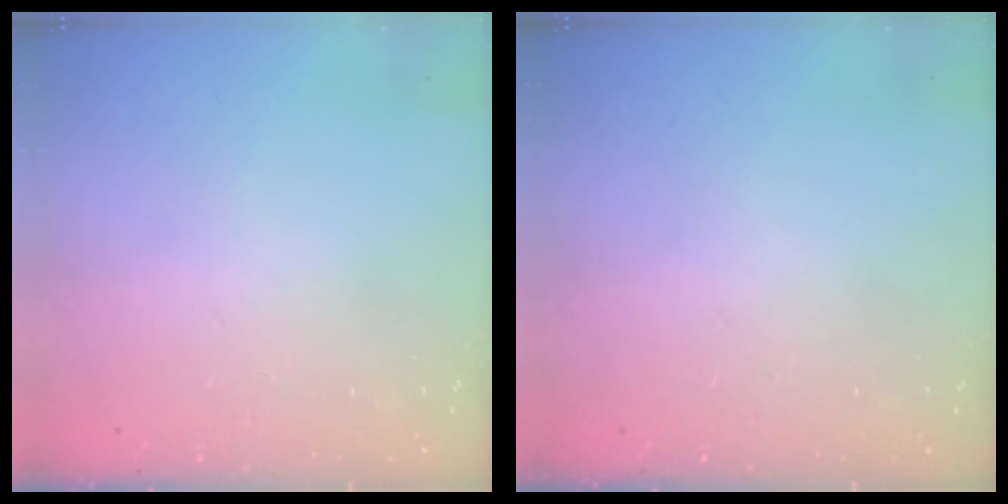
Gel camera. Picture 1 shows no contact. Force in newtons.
{"total": 0.0}